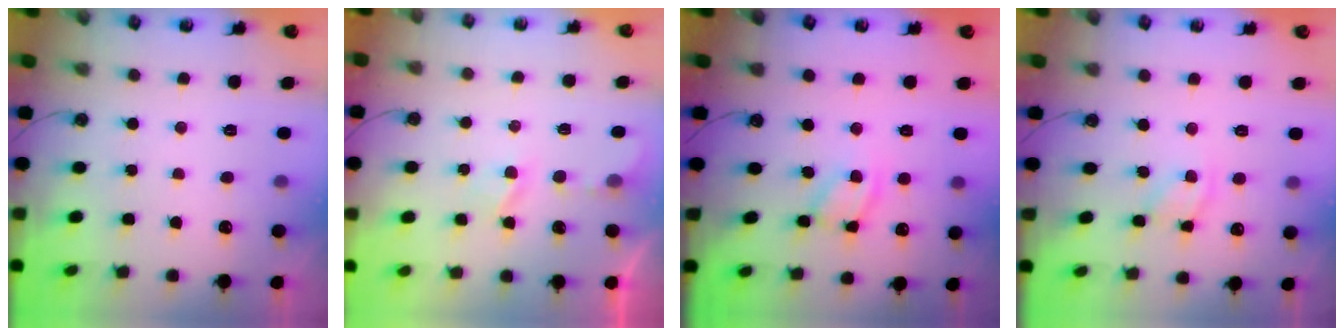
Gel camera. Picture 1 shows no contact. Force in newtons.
{"total": 3.4, "press": 3.4, "slide": 0.5}
{"total": 9.3, "press": 9.3, "slide": 0.6}
{"total": 5.7, "press": 5.7, "slide": 0.4}